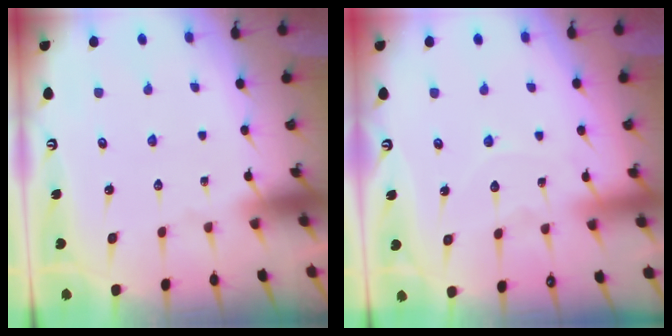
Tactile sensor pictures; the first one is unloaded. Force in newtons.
{"total": 6.8, "press": 6.8, "slide": 0.7}